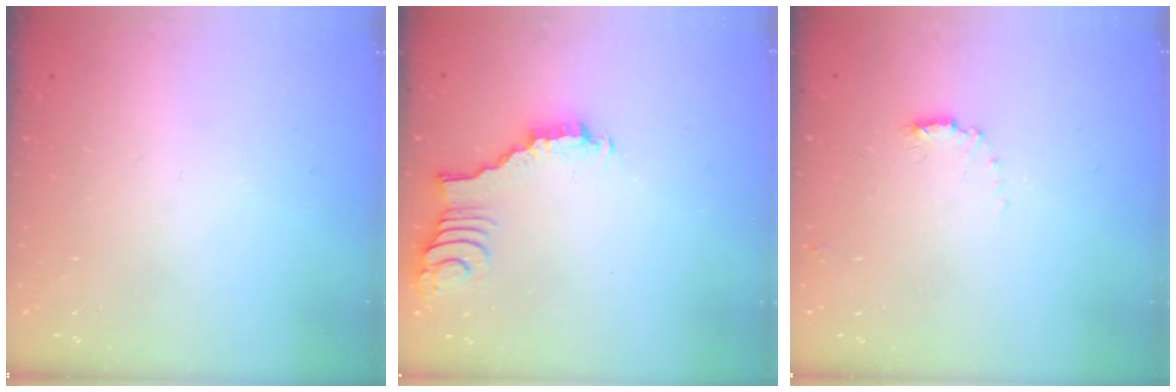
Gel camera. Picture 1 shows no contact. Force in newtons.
{"total": 2.5, "press": 2.5, "slide": 0.4}
{"total": 4.1, "press": 4.1, "slide": 0.3}